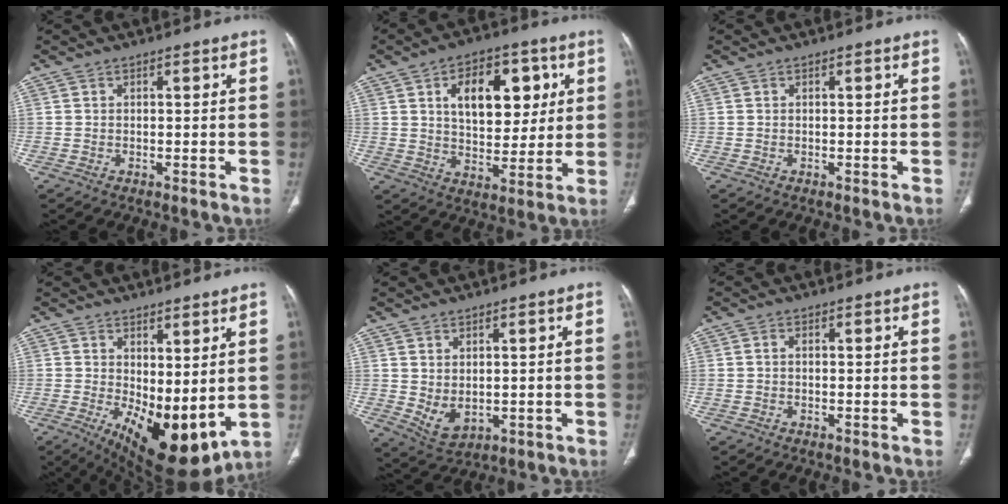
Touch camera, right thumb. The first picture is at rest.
{"total": 15.1, "force": [4.7, 9.0, 11.1], "torque": [-0.117, -0.011, 0.079]}
{"total": 0.0}
{"total": 14.1, "force": [-0.4, 6.5, 12.5], "torque": [-0.188, -0.035, 0.017]}
{"total": 5.2, "force": [0.0, 3.4, 3.9], "torque": [-0.065, -0.008, 0.022]}
{"total": 0.5, "force": [-0.1, 0.3, 0.4], "torque": [-0.010, 0.001, -0.004]}